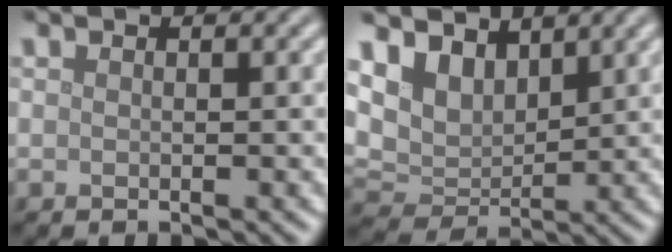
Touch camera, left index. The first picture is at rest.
{"total": 5.3, "force": [3.1, 3.6, 2.3], "torque": [-0.061, -0.005, 0.047]}